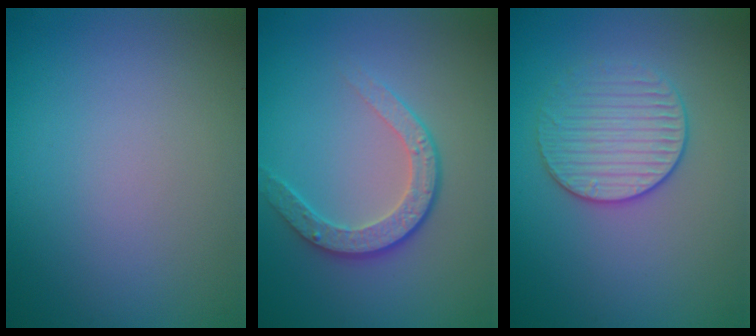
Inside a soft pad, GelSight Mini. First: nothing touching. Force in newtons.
{"total": 3.2, "press": 2.6, "slide": 1.8}
{"total": 3.2, "press": 3.1, "slide": 0.5}